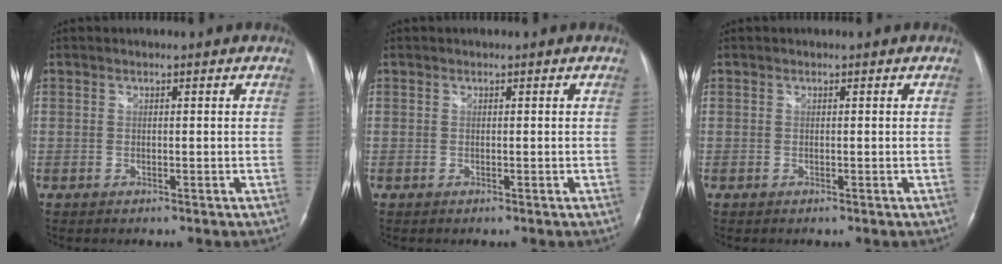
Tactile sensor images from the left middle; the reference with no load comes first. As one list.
[{"total": 0.0}, {"total": 0.0}]